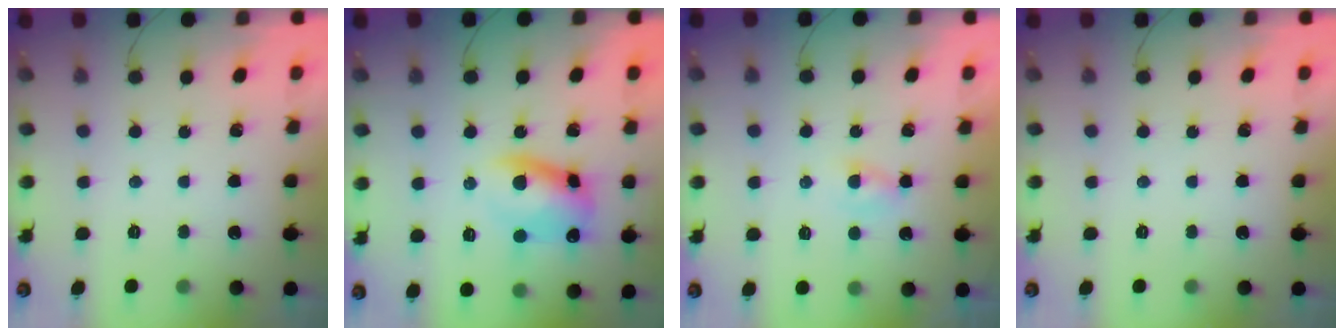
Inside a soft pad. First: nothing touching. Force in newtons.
{"total": 9.7, "press": 9.7, "slide": 0.8}
{"total": 1.3, "press": 1.1, "slide": 0.8}
{"total": 0.0}